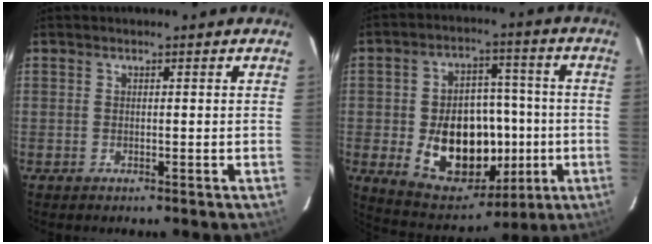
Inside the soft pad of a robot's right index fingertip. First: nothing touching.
{"total": 18.6, "force": [-3.3, 13.1, 12.9], "torque": [-0.254, 0.016, -0.024]}